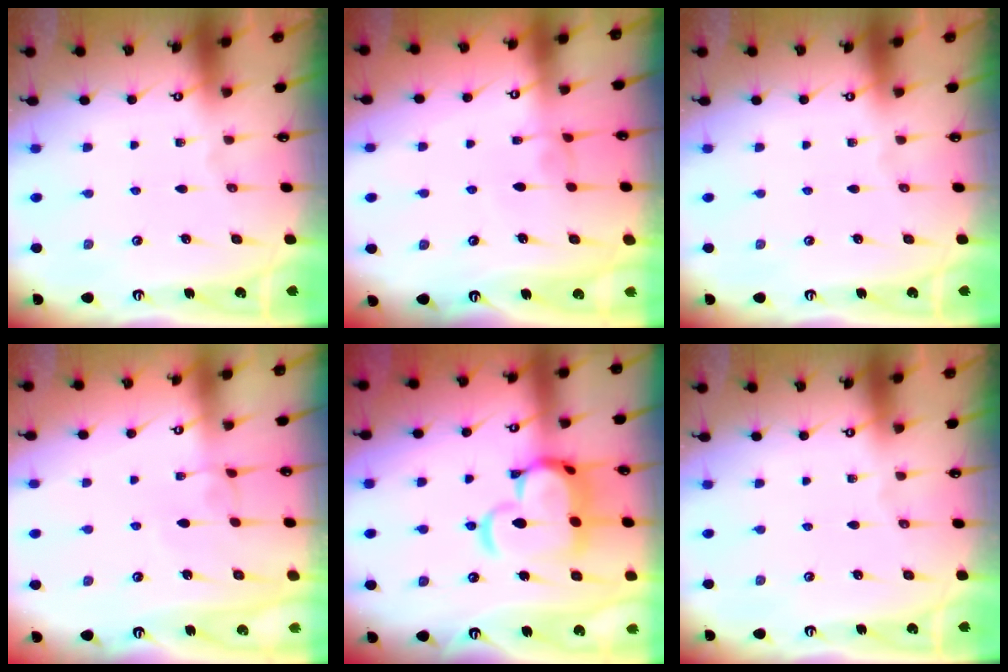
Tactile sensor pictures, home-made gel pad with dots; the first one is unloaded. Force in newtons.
{"total": 1.8, "press": 1.7, "slide": 0.5}
{"total": 0.0}
{"total": 2.8, "press": 2.8, "slide": 0.2}
{"total": 8.8, "press": 8.8, "slide": 1.2}
{"total": 0.0}